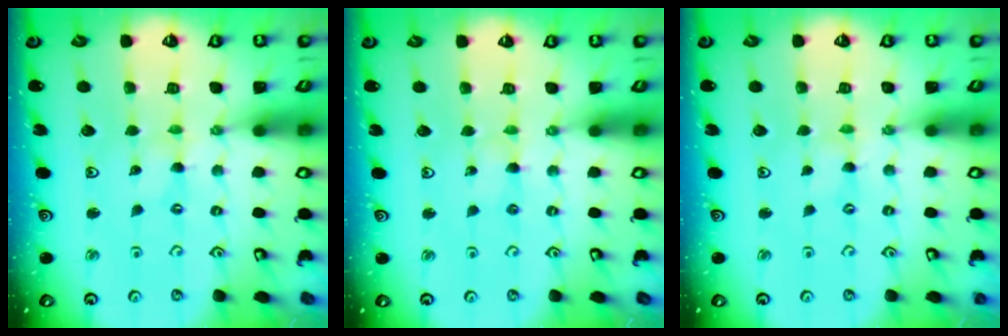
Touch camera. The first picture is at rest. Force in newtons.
{"total": 2.4, "press": 2.3, "slide": 0.3}
{"total": 0.7, "press": 0.7, "slide": 0.1}